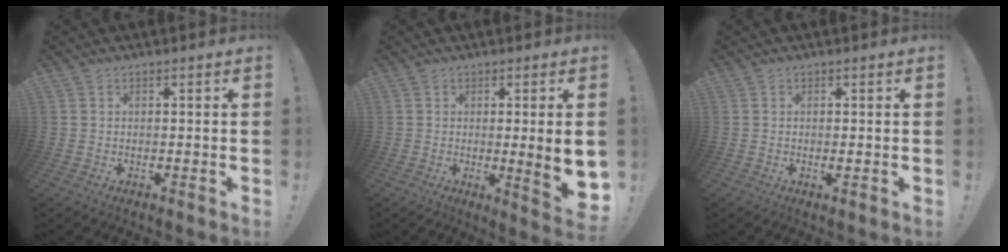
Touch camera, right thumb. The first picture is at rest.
{"total": 8.4, "force": [-0.1, -0.1, 8.4], "torque": [-0.116, -0.014, -0.001]}
{"total": 0.0}